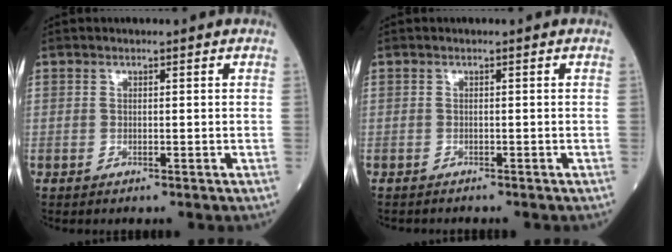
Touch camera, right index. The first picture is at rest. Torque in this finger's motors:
{"motor_torque": [-0.02, -0.07, -0.07, -0.01]}